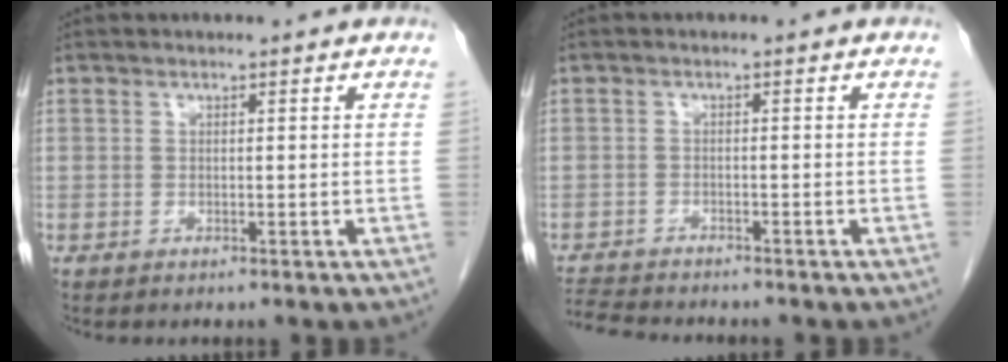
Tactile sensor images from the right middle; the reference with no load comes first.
{"total": 5.8, "force": [-5.6, 0.5, 1.3], "torque": [-0.025, -0.014, -0.096]}